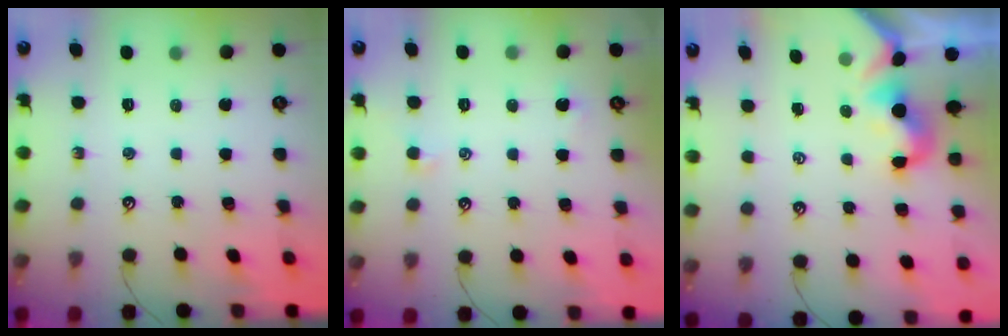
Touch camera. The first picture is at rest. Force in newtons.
{"total": 0.7, "press": 0.7, "slide": 0.3}
{"total": 1.2, "press": 1.1, "slide": 0.2}